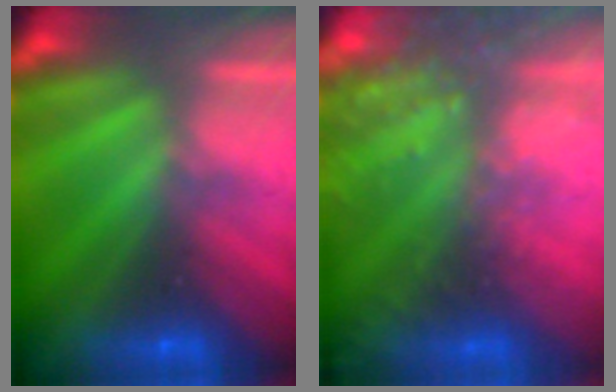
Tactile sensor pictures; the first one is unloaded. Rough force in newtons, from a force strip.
{"total": 8.1}